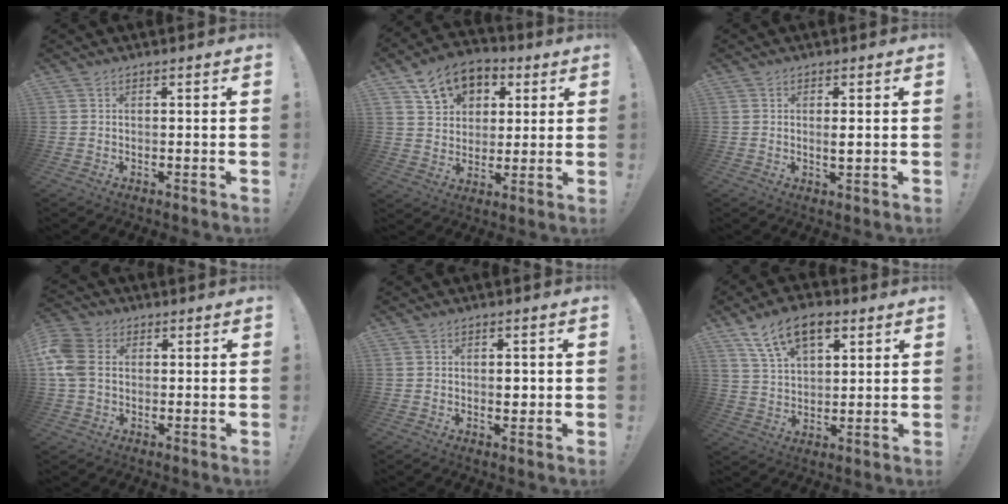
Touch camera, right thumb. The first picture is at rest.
{"total": 11.8, "force": [6.3, 8.8, 4.6], "torque": [-0.062, -0.031, 0.121]}
{"total": 2.2, "force": [0.3, 0.5, 2.1], "torque": [-0.025, -0.007, 0.001]}
{"total": 10.1, "force": [1.1, 7.8, 6.4], "torque": [-0.142, 0.005, 0.023]}
{"total": 2.4, "force": [0.0, 1.7, 1.8], "torque": [-0.011, -0.003, -0.006]}
{"total": 12.9, "force": [6.9, 6.9, 8.5], "torque": [-0.149, -0.020, 0.126]}